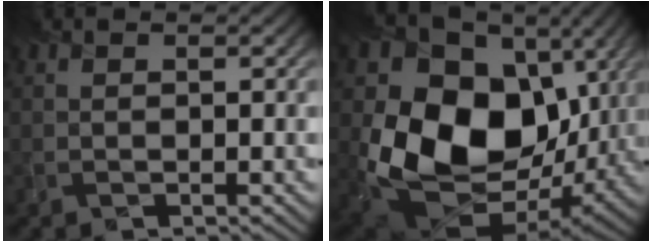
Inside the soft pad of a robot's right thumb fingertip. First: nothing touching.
{"total": 18.6, "force": [2.4, 14.3, 11.7], "torque": [-0.259, -0.038, 0.073]}